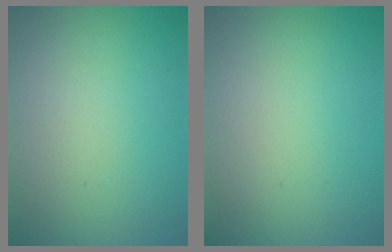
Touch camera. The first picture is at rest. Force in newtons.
{"total": 0.0}